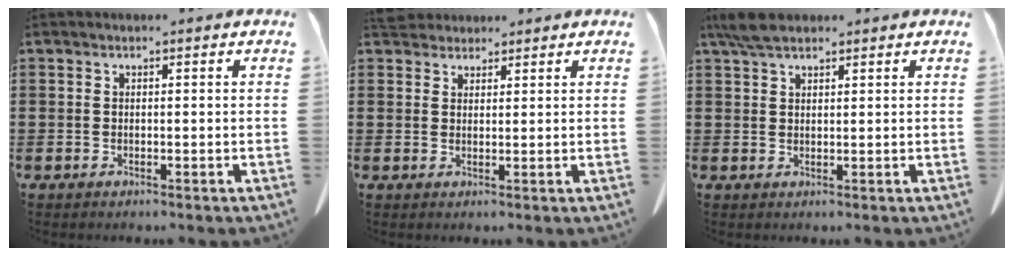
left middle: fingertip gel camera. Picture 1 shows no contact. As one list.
[{"total": 3.5, "force": [3.3, 1.1, 0.7], "torque": [-0.024, -0.004, 0.065]}, {"total": 4.1, "force": [3.0, 1.4, 2.4], "torque": [-0.055, 0.002, 0.059]}]